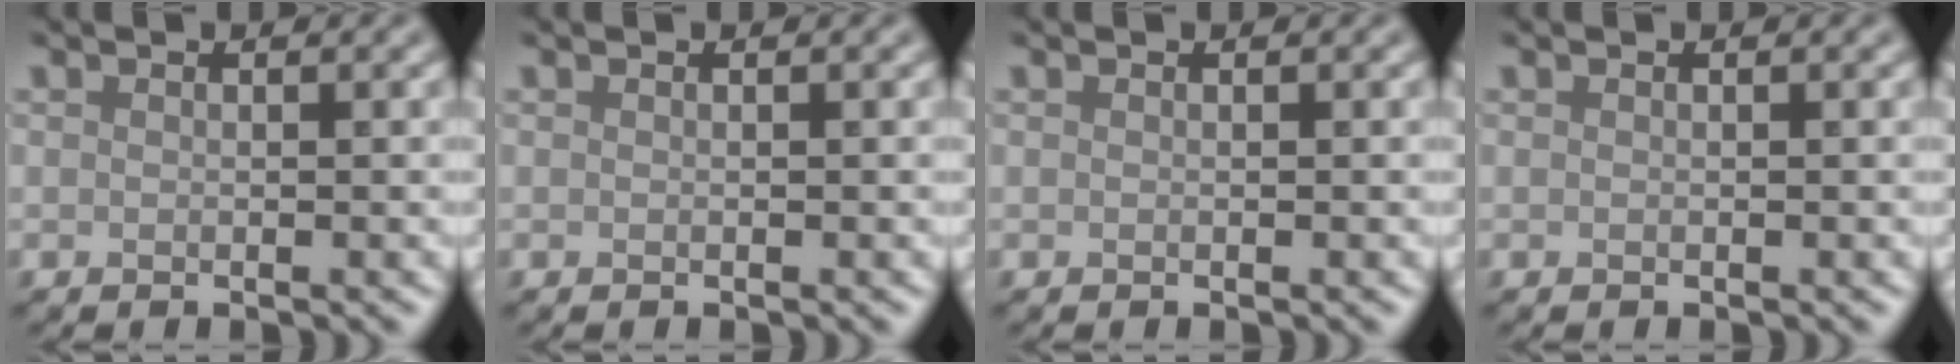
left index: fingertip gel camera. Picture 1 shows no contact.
{"total": 0.0}
{"total": 0.0}
{"total": 0.0}